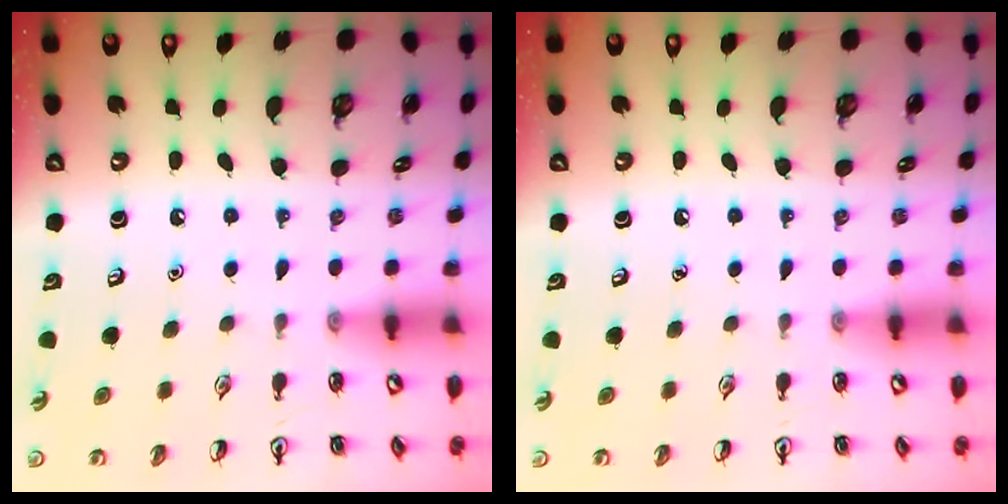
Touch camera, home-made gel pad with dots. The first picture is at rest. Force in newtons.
{"total": 0.0}